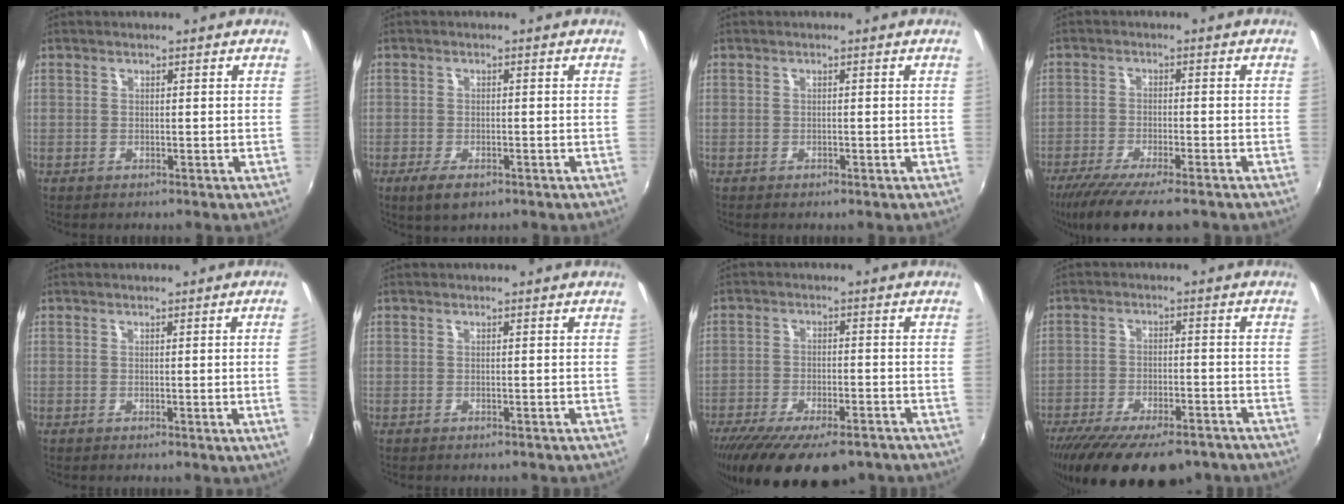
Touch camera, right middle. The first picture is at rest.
{"total": 4.3, "force": [-2.6, 1.8, 3.0], "torque": [-0.068, -0.013, -0.045]}
{"total": 0.5, "force": [-0.4, 0.3, 0.1], "torque": [-0.004, -0.002, -0.008]}
{"total": 11.1, "force": [-8.7, 1.7, 6.7], "torque": [-0.144, -0.041, -0.149]}
{"total": 2.8, "force": [0.0, -1.7, 2.3], "torque": [-0.031, -0.014, 0.004]}
{"total": 1.4, "force": [-1.3, 0.4, 0.4], "torque": [-0.012, -0.008, -0.017]}
{"total": 19.2, "force": [-14.2, 6.7, 11.2], "torque": [-0.222, -0.050, -0.209]}
{"total": 20.9, "force": [-16.0, 7.2, 11.3], "torque": [-0.221, -0.040, -0.231]}